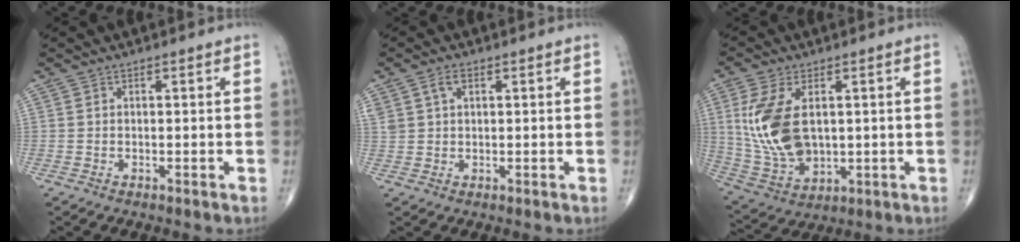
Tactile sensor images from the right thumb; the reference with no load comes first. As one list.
[{"total": 3.4, "force": [1.5, 2.1, 2.2], "torque": [-0.045, 0.008, 0.036]}, {"total": 14.4, "force": [2.2, 8.5, 11.4], "torque": [-0.233, -0.013, 0.057]}]